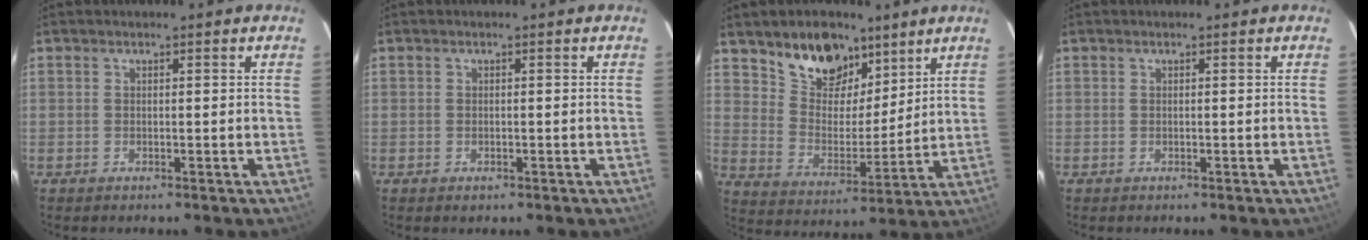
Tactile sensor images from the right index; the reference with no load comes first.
{"total": 0.9, "force": [-0.5, 0.6, 0.4], "torque": [-0.006, -0.002, -0.008]}
{"total": 13.4, "force": [9.0, 7.9, 6.0], "torque": [-0.113, 0.010, 0.165]}
{"total": 0.0}